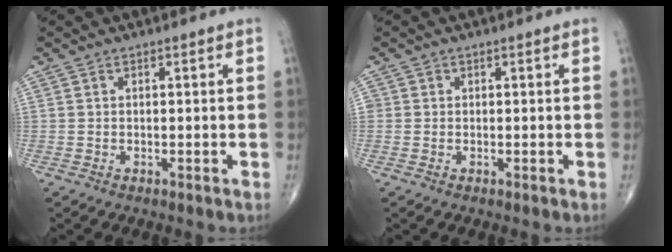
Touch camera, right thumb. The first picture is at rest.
{"total": 0.8, "force": [0.1, 0.8, 0.0], "torque": [0.006, 0.003, -0.001]}